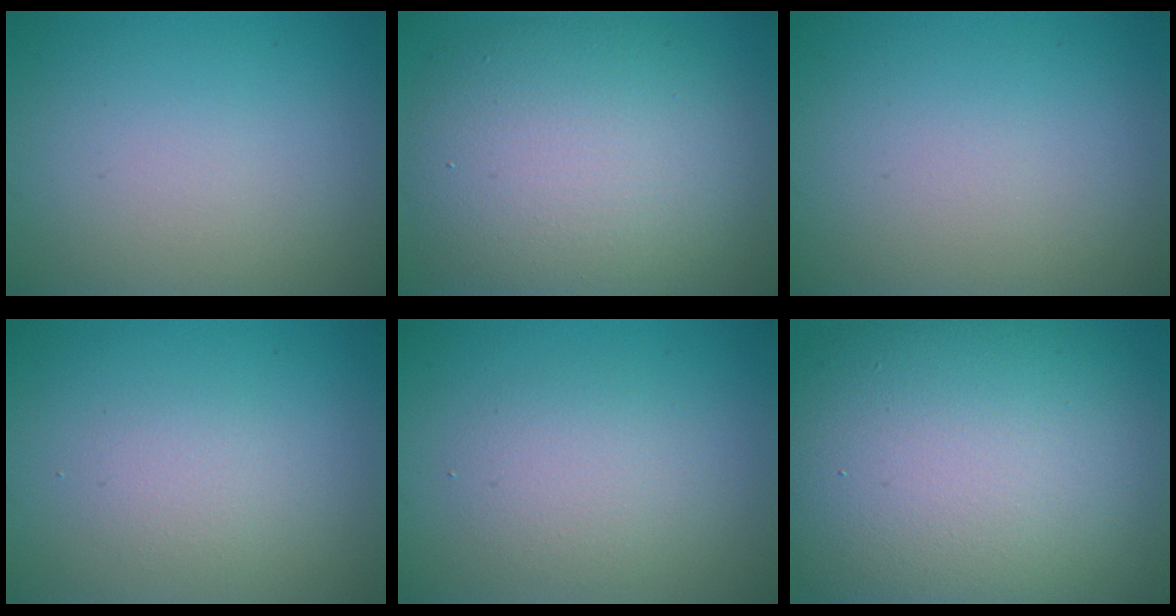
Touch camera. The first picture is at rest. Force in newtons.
{"total": 10.9, "press": 10.9, "slide": 0.6}
{"total": 0.0}
{"total": 1.6, "press": 1.6, "slide": 0.1}
{"total": 2.6, "press": 2.6, "slide": 0.2}
{"total": 17.2, "press": 17.2, "slide": 1.0}